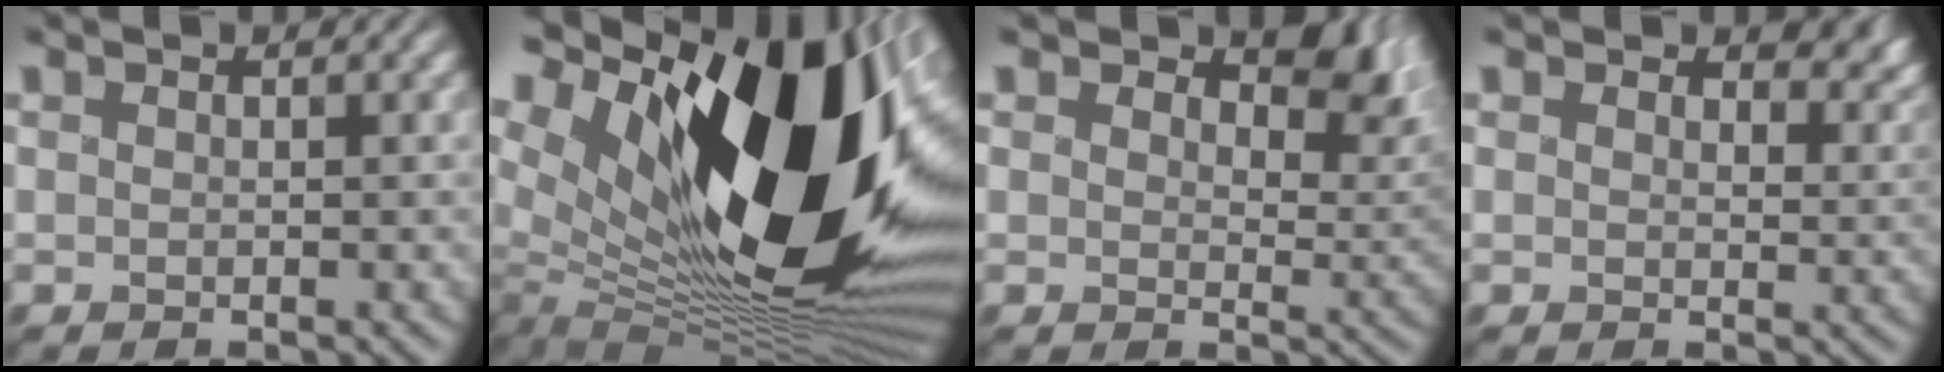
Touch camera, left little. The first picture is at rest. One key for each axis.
{"total": 20.1, "fx": 4.6, "fy": 10.6, "fz": 16.5, "tx": -0.274, "ty": 0.002, "tz": 0.076}
{"total": 6.0, "fx": 3.6, "fy": 3.2, "fz": 3.5, "tx": -0.054, "ty": -0.011, "tz": 0.050}
{"total": 5.5, "fx": 3.9, "fy": 2.9, "fz": 2.6, "tx": -0.054, "ty": -0.007, "tz": 0.055}